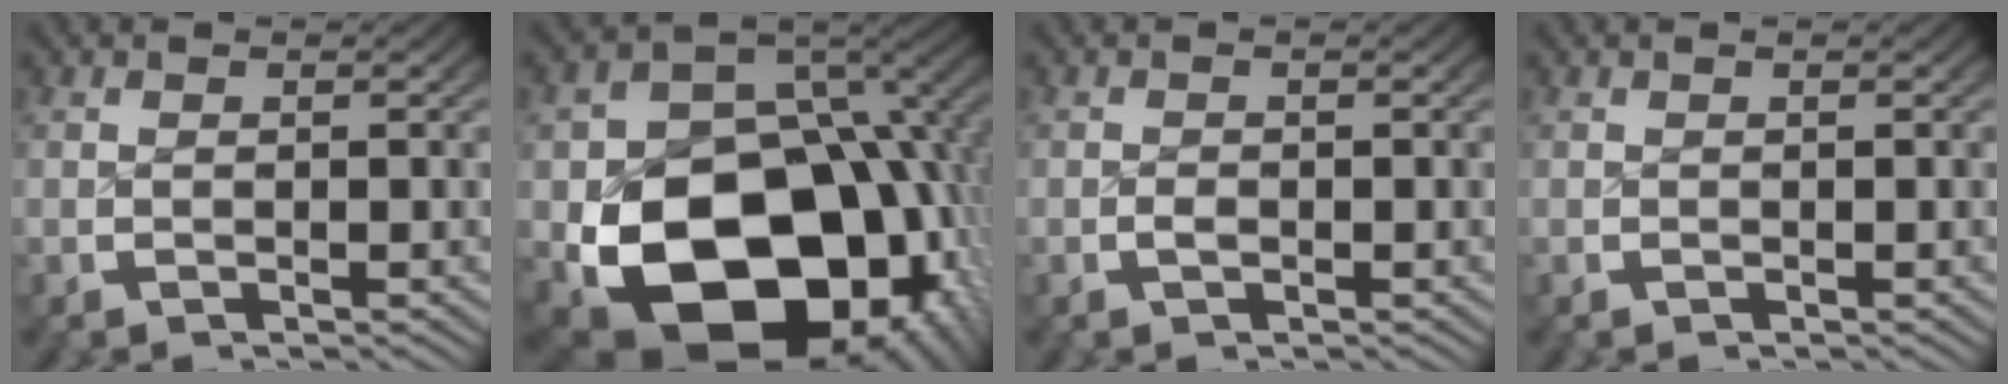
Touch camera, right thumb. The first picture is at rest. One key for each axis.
{"total": 22.8, "fx": -5.5, "fy": 15.0, "fz": 16.3, "tx": -0.289, "ty": -0.092, "tz": -0.041}
{"total": 0.6, "fx": -0.4, "fy": 0.4, "fz": 0.2, "tx": -0.006, "ty": -0.005, "tz": -0.005}
{"total": 0.0}